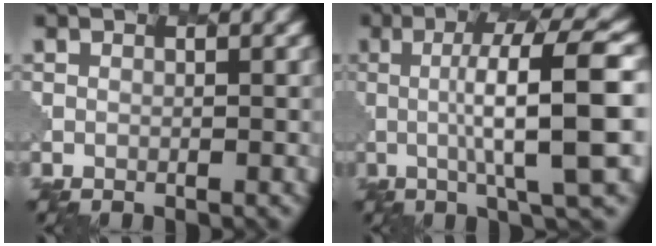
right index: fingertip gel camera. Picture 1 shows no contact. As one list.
[{"total": 10.6, "force": [0.8, 1.8, 10.5], "torque": [-0.139, 0.010, 0.009]}]